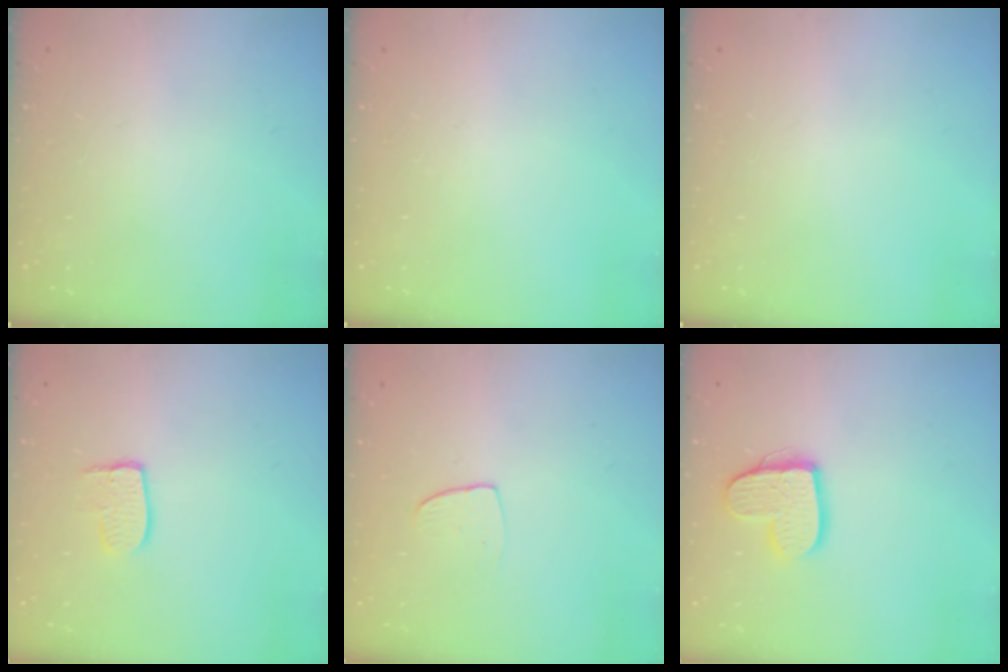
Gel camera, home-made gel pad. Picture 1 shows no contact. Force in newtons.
{"total": 0.0}
{"total": 0.0}
{"total": 6.9, "press": 6.9, "slide": 0.6}
{"total": 5.5, "press": 5.5, "slide": 0.4}
{"total": 11.5, "press": 11.5, "slide": 0.6}